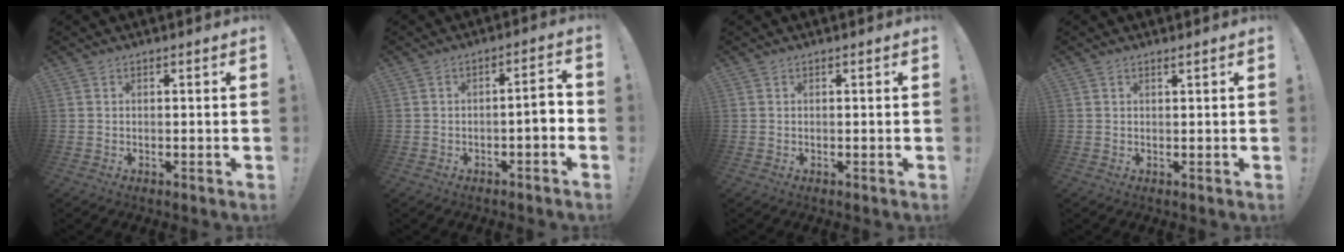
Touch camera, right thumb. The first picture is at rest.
{"total": 4.4, "force": [-2.2, 0.6, 3.8], "torque": [-0.071, 0.011, -0.037]}
{"total": 0.0}
{"total": 0.7, "force": [0.5, -0.1, 0.5], "torque": [-0.011, 0.001, 0.008]}